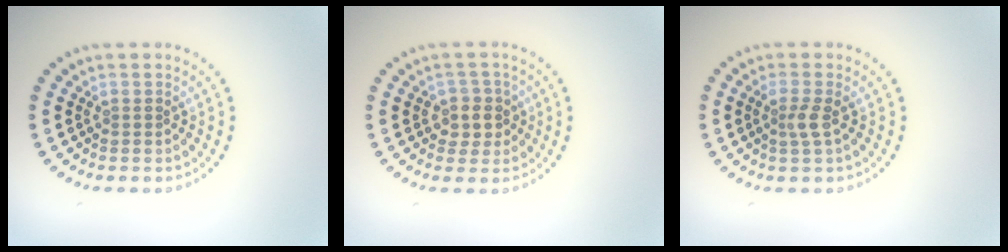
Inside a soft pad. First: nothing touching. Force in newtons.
{"total": 2.4, "press": 2.1, "slide": 1.2}
{"total": 1.6, "press": 1.3, "slide": 1.0}